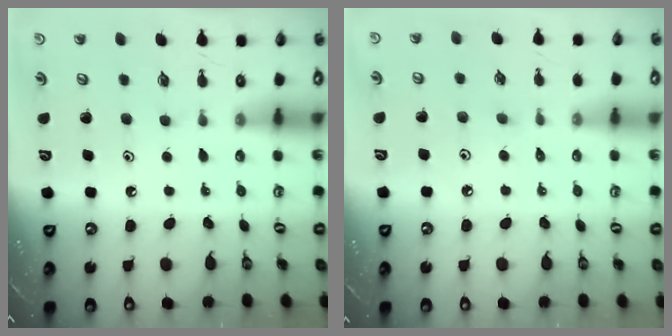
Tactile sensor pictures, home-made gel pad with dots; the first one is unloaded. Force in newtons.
{"total": 4.0, "press": 4.0, "slide": 0.7}